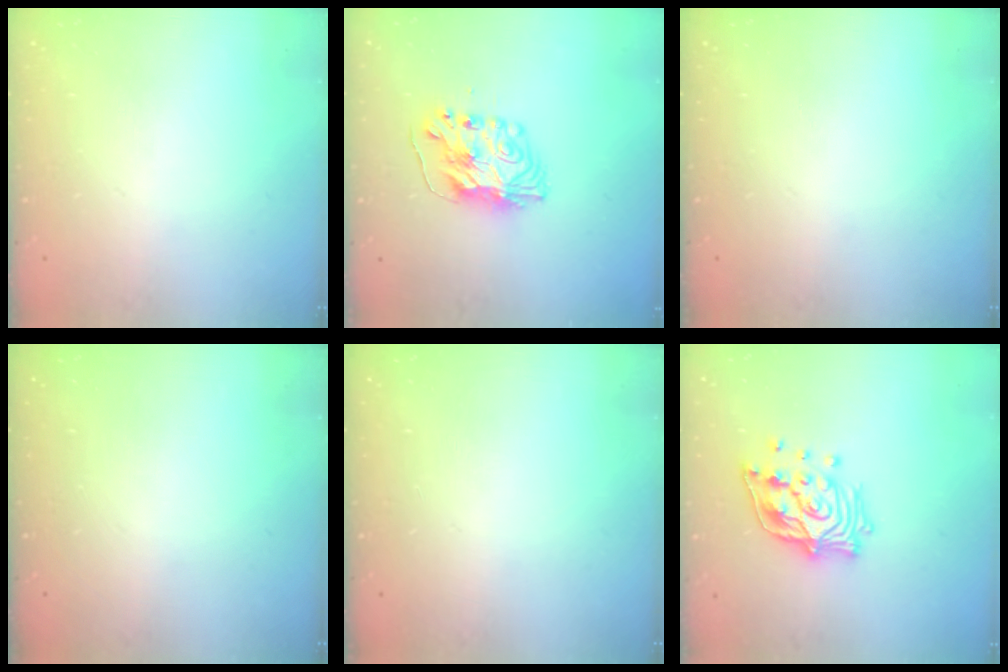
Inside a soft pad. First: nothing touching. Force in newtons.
{"total": 7.7, "press": 7.7, "slide": 0.8}
{"total": 0.0}
{"total": 0.0}
{"total": 0.0}
{"total": 16.0, "press": 15.9, "slide": 2.3}